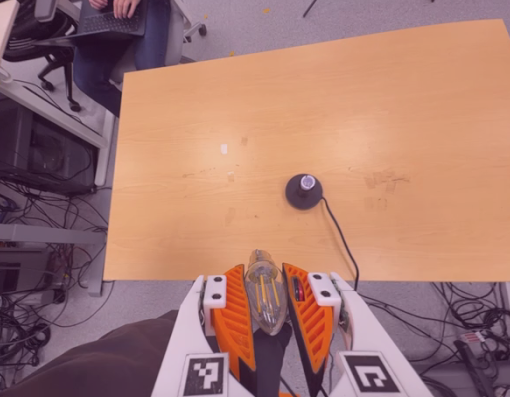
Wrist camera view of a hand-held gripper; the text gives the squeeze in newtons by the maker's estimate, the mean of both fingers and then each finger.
{"total": 13.8, "left": 13.9, "right": 13.6}